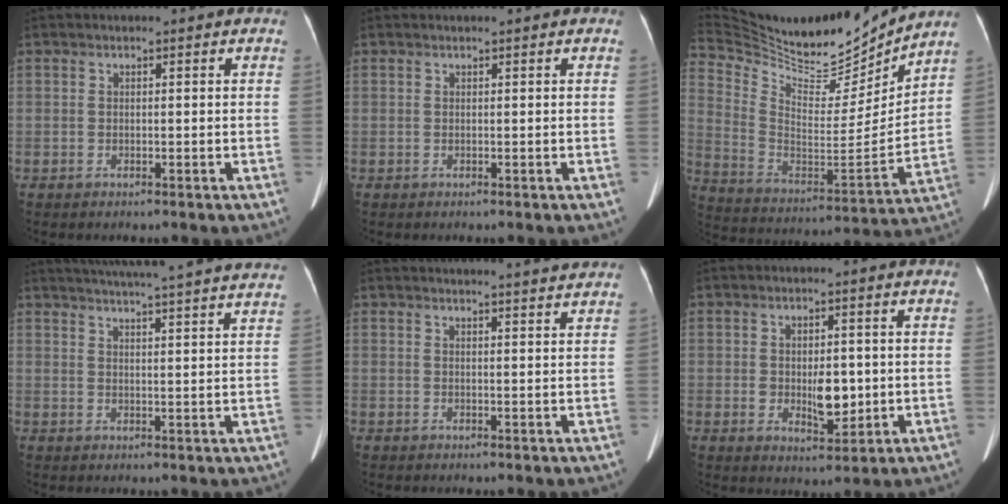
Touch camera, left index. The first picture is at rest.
{"total": 0.0}
{"total": 24.0, "force": [22.0, 5.4, 8.0], "torque": [-0.166, -0.039, 0.350]}
{"total": 25.1, "force": [23.0, 0.0, 10.0], "torque": [-0.159, -0.023, 0.280]}
{"total": 10.5, "force": [10.1, -0.5, 2.9], "torque": [-0.038, -0.004, 0.105]}
{"total": 5.4, "force": [-0.3, 2.8, 4.7], "torque": [-0.075, -0.005, 0.002]}